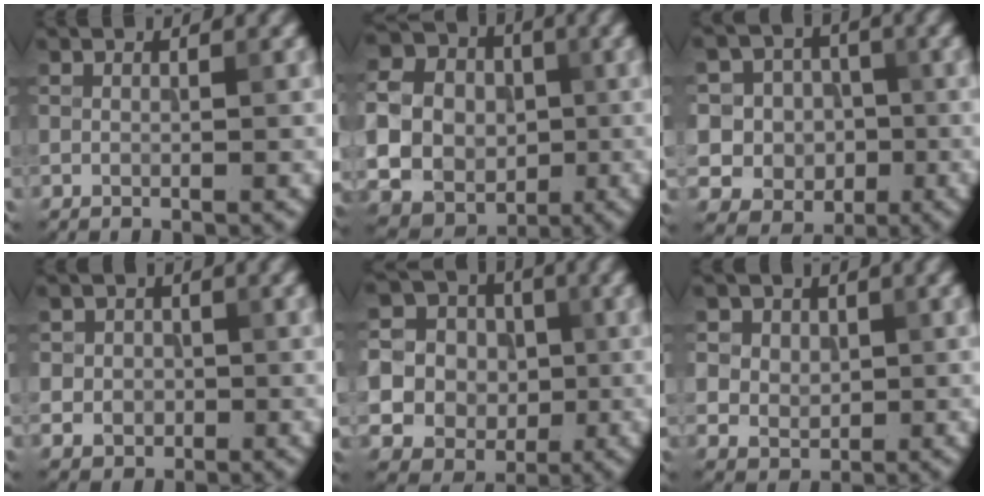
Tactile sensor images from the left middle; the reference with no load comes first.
{"total": 10.5, "force": [-1.0, 9.2, 4.9], "torque": [-0.117, -0.011, -0.032]}
{"total": 7.9, "force": [-0.3, 7.6, 2.2], "torque": [-0.042, 0.029, -0.031]}
{"total": 3.0, "force": [-0.3, 2.8, 1.0], "torque": [0.002, 0.003, -0.022]}
{"total": 11.0, "force": [-1.0, 10.4, 3.3], "torque": [-0.108, 0.013, -0.031]}
{"total": 5.8, "force": [2.2, 4.8, 2.5], "torque": [-0.049, 0.016, 0.025]}